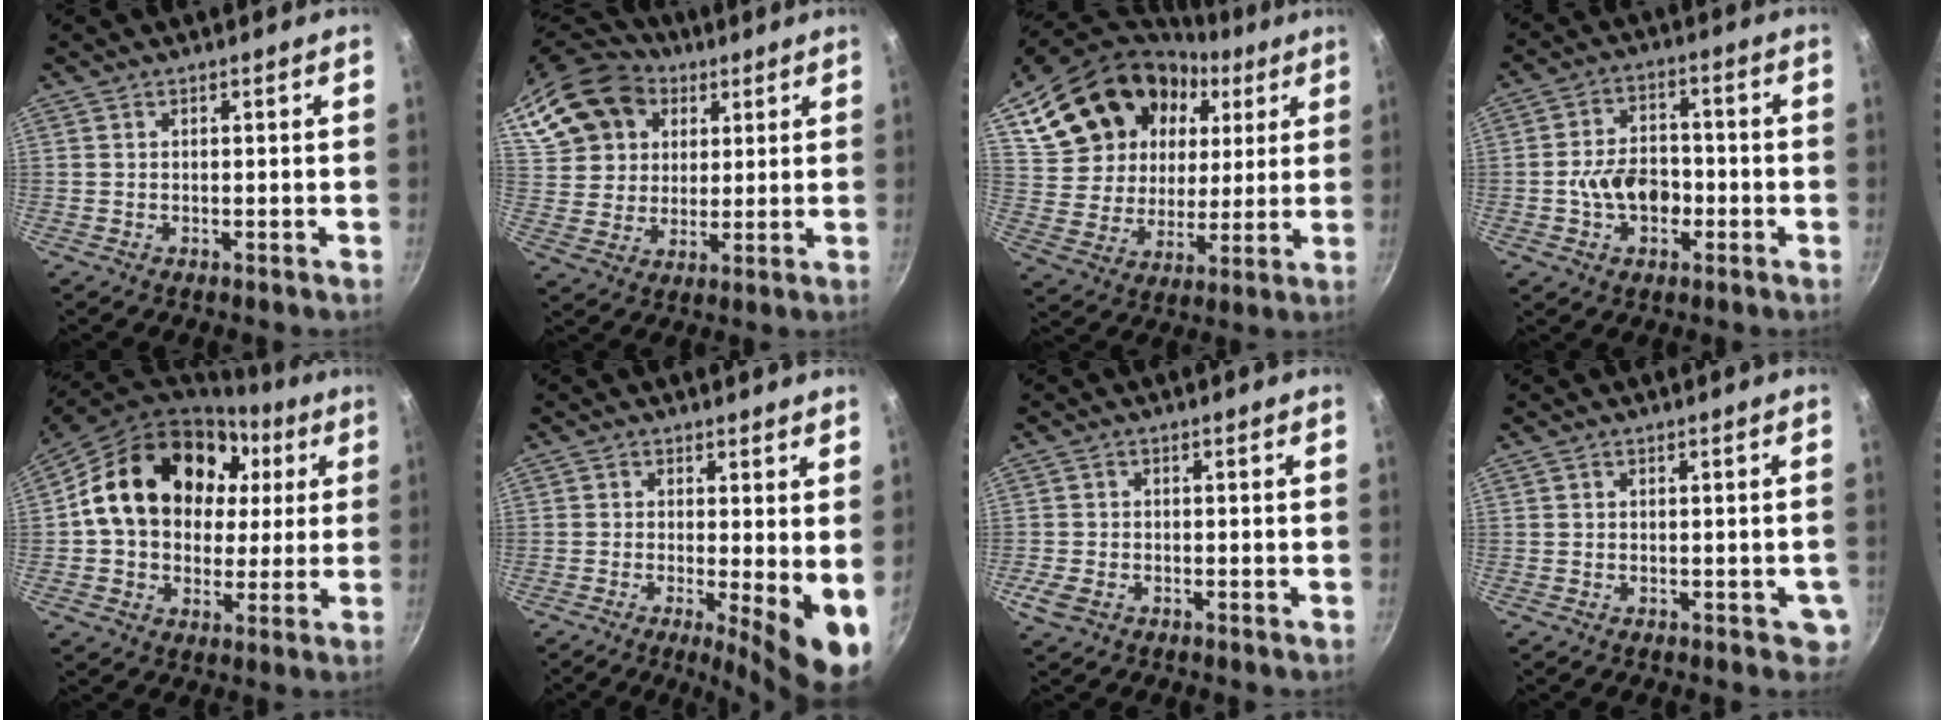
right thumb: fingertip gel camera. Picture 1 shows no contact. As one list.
[{"total": 18.4, "force": [8.4, 14.4, 7.8], "torque": [-0.154, 0.017, 0.158]}, {"total": 22.8, "force": [10.1, 16.6, 11.8], "torque": [-0.206, -0.001, 0.191]}, {"total": 8.8, "force": [-2.1, 6.1, 5.9], "torque": [-0.076, 0.027, -0.039]}, {"total": 22.8, "force": [5.0, 17.3, 14.0], "torque": [-0.223, 0.027, 0.080]}, {"total": 9.0, "force": [-0.7, 2.3, 8.6], "torque": [-0.102, -0.018, -0.008]}, {"total": 3.1, "force": [-1.4, 1.9, 1.9], "torque": [-0.041, -0.002, -0.029]}, {"total": 2.8, "force": [-0.3, 1.8, 2.0], "torque": [-0.014, -0.001, -0.004]}]